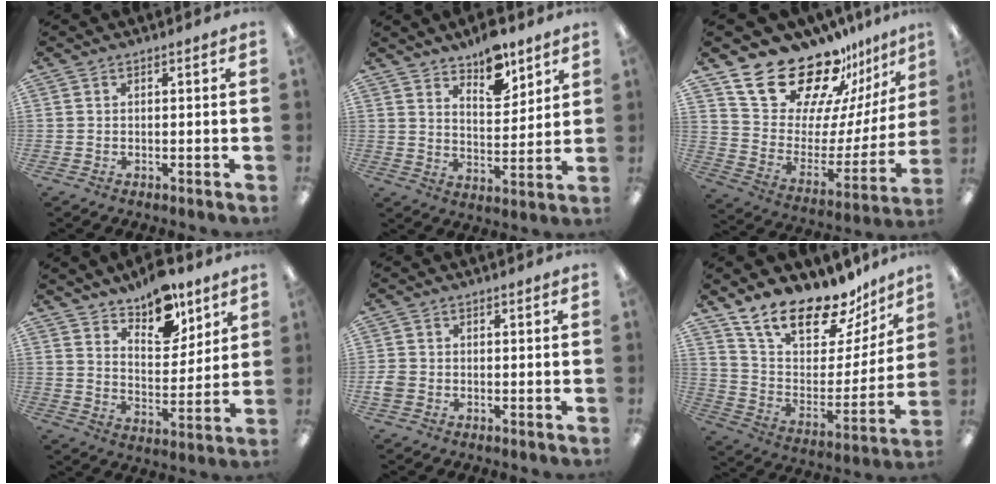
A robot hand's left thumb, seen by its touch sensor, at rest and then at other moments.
{"total": 9.9, "force": [7.9, 4.2, 4.3], "torque": [-0.051, -0.048, 0.139]}
{"total": 24.7, "force": [20.0, 10.3, 10.2], "torque": [-0.165, -0.143, 0.357]}
{"total": 11.8, "force": [9.4, 5.5, 4.6], "torque": [-0.058, -0.060, 0.170]}
{"total": 2.8, "force": [-0.8, 2.4, 1.2], "torque": [-0.009, 0.005, -0.017]}
{"total": 20.0, "force": [16.1, 7.9, 8.9], "torque": [-0.152, -0.115, 0.284]}